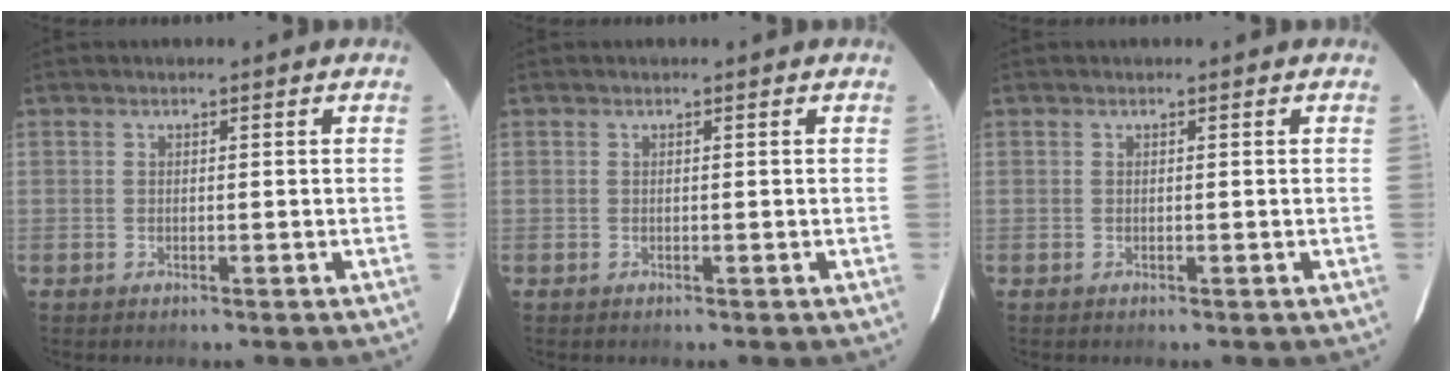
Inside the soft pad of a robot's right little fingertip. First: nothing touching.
{"total": 0.0}
{"total": 0.0}